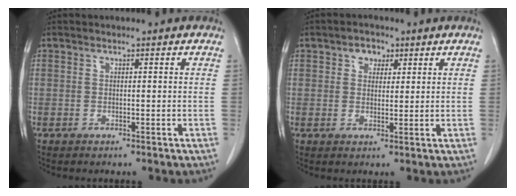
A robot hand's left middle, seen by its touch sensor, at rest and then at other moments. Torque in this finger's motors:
{"motor_torque": [0.12, -0.08, -0.02, 0.00]}